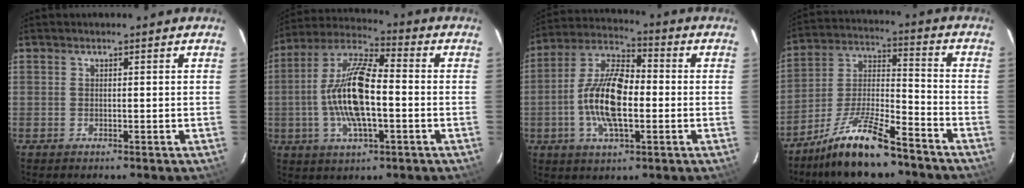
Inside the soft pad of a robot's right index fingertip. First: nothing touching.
{"total": 15.1, "force": [-2.2, 5.0, 14.0], "torque": [-0.281, 0.005, -0.048]}
{"total": 14.1, "force": [-2.2, 5.8, 12.6], "torque": [-0.256, 0.008, -0.048]}
{"total": 14.8, "force": [-11.3, 2.9, 9.1], "torque": [-0.186, 0.003, -0.207]}